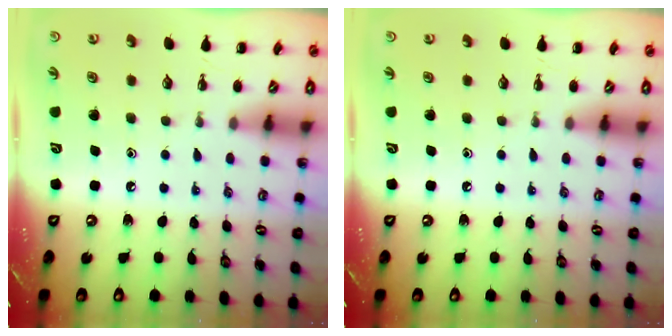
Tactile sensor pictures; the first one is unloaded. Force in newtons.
{"total": 0.0}